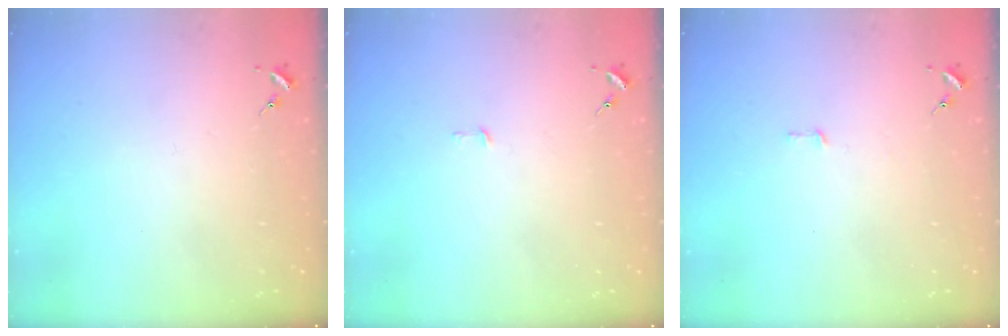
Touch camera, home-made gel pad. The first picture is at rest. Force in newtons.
{"total": 2.1, "press": 2.1, "slide": 0.2}
{"total": 2.6, "press": 2.6, "slide": 0.2}